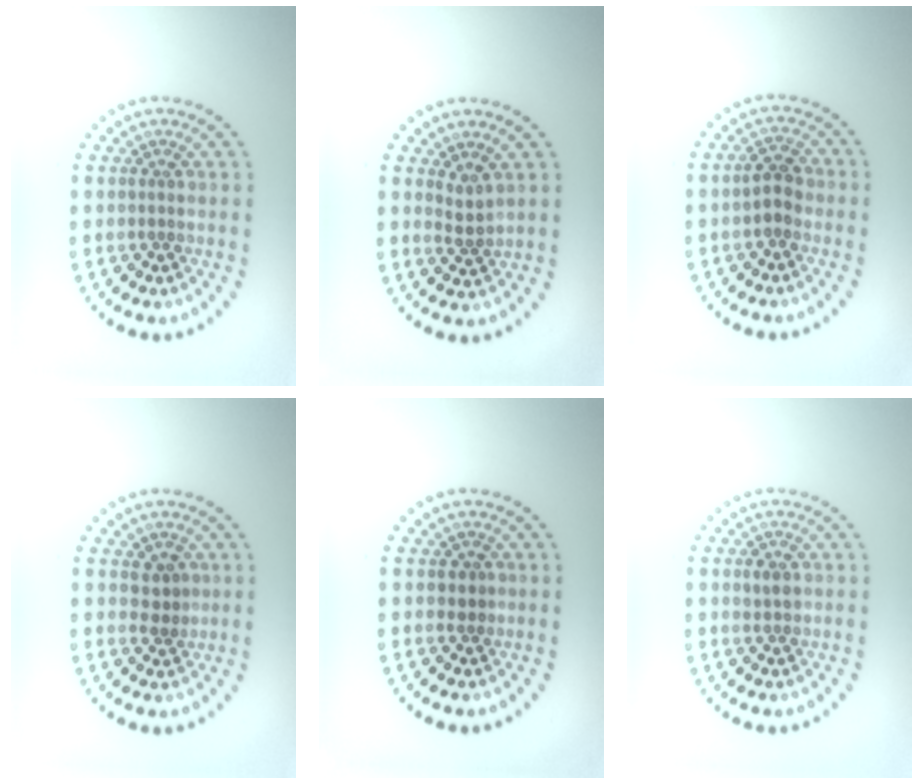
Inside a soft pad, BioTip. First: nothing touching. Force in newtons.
{"total": 1.4, "press": 0.9, "slide": 1.0}
{"total": 2.2, "press": 2.1, "slide": 0.4}
{"total": 1.6, "press": 1.5, "slide": 0.6}
{"total": 1.2, "press": 0.9, "slide": 0.8}
{"total": 1.4, "press": 1.3, "slide": 0.4}